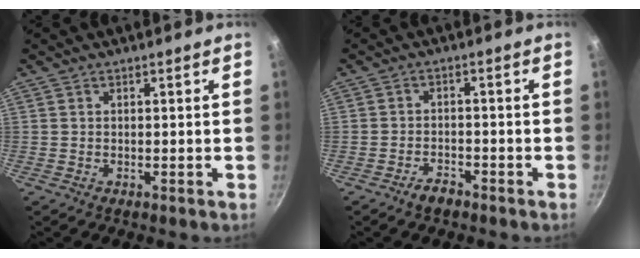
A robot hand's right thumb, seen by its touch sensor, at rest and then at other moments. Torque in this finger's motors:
{"motor_torque": [0.20, 0.06, -0.31, -0.03, 0.08]}